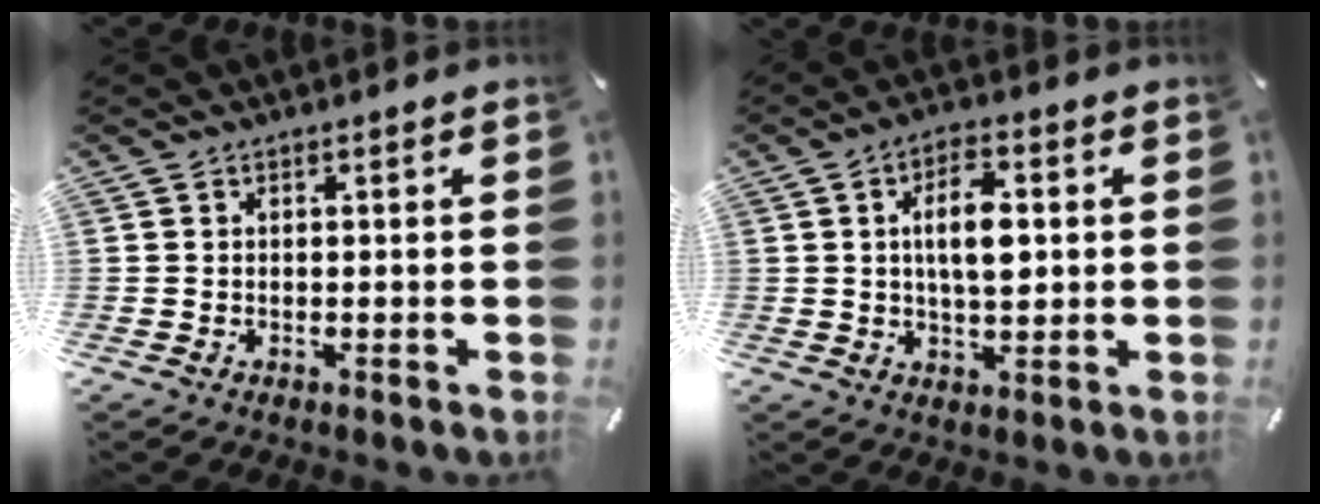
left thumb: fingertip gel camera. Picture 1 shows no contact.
{"total": 9.2, "force": [1.4, 4.3, 8.0], "torque": [-0.145, -0.001, 0.015]}